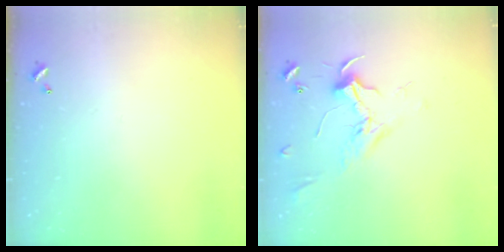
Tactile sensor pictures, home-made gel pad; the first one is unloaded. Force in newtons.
{"total": 2.3, "press": 2.2, "slide": 0.7}